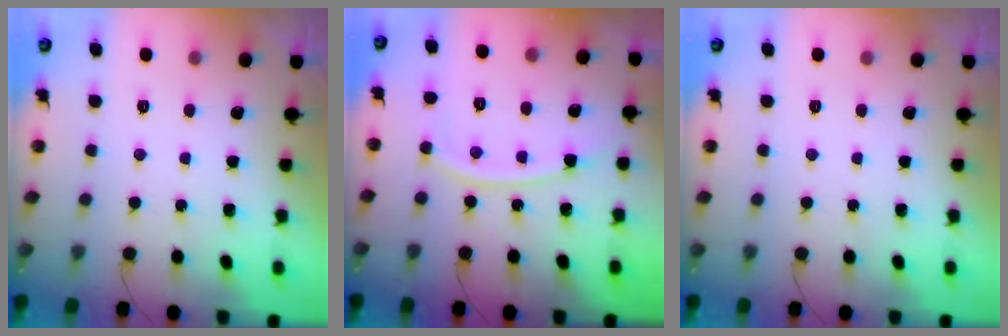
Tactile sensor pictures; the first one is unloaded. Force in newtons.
{"total": 10.9, "press": 10.8, "slide": 1.1}
{"total": 0.0}